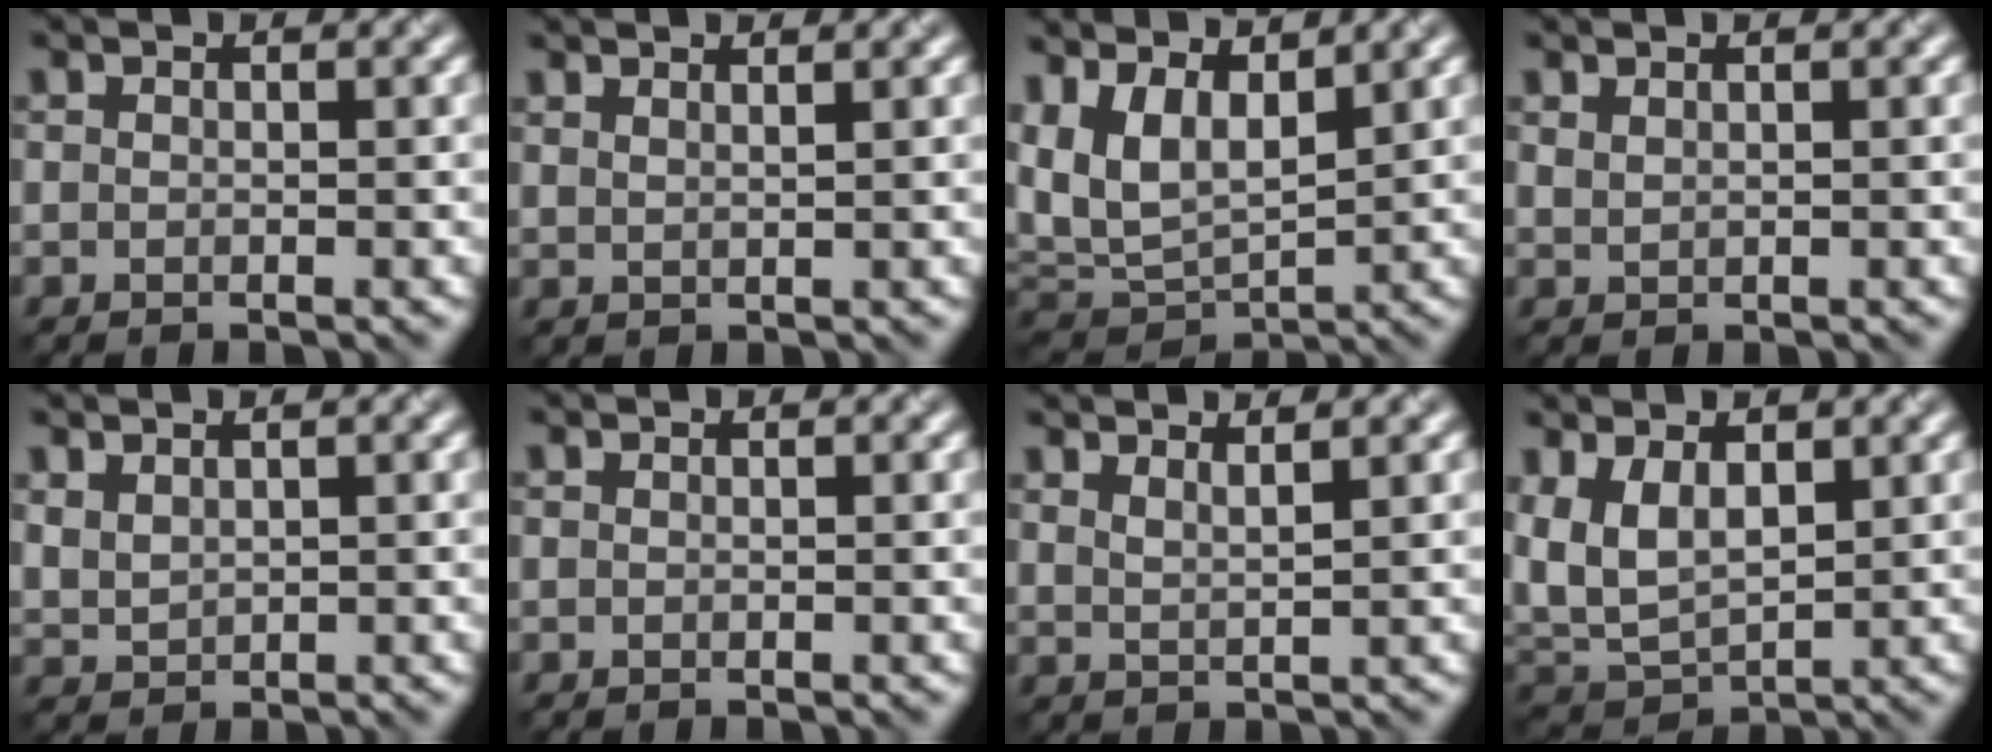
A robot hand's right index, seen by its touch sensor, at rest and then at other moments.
{"total": 1.2, "force": [1.2, 0.1, 0.2], "torque": [-0.005, 0.003, 0.017]}
{"total": 7.3, "force": [2.9, 4.2, 5.2], "torque": [-0.130, -0.001, 0.056]}
{"total": 0.7, "force": [0.6, 0.2, 0.0], "torque": [-0.007, 0.002, 0.016]}
{"total": 1.5, "force": [1.0, 1.0, 0.5], "torque": [-0.018, 0.001, 0.025]}
{"total": 0.0}
{"total": 2.1, "force": [1.9, 0.4, 0.8], "torque": [-0.008, 0.008, 0.028]}
{"total": 5.8, "force": [1.8, 3.5, 4.2], "torque": [-0.102, 0.005, 0.030]}